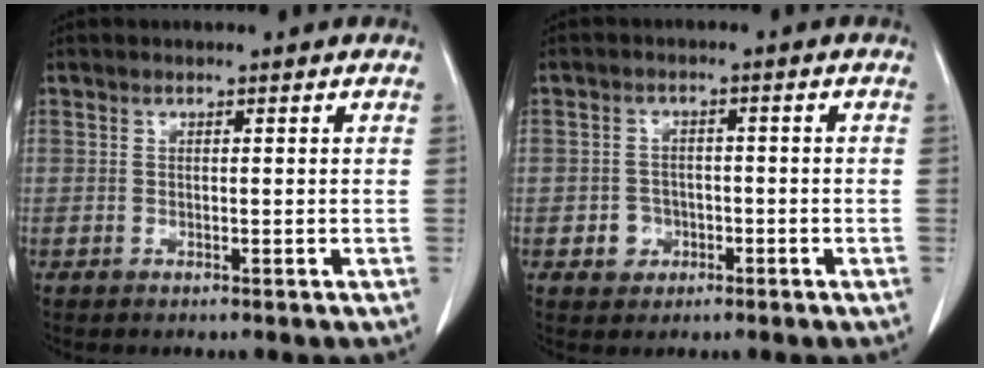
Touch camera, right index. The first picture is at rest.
{"total": 3.1, "force": [-1.2, 2.7, 0.7], "torque": [-0.006, 0.009, -0.015]}